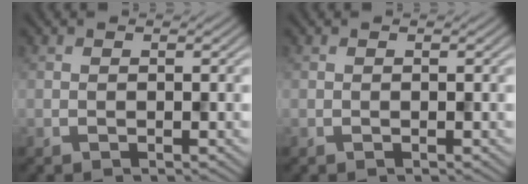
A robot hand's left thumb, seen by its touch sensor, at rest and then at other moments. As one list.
[{"total": 0.0}]